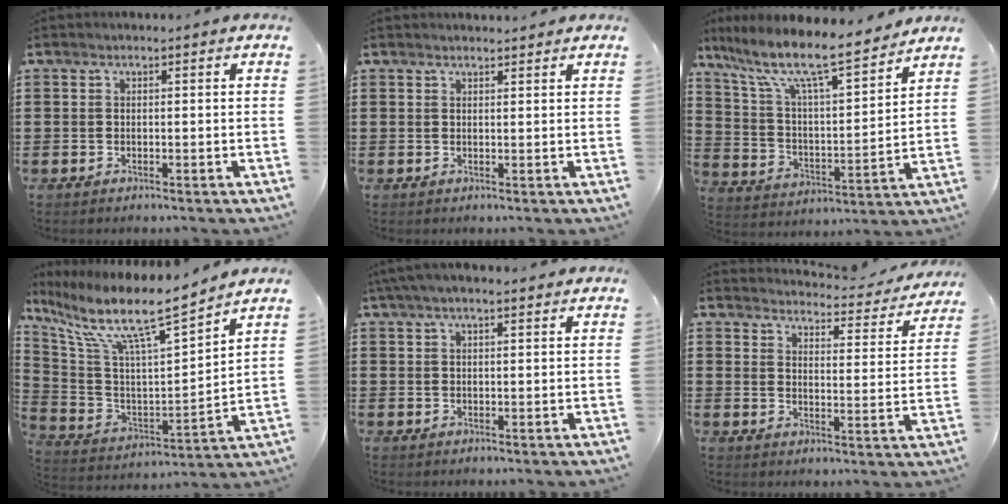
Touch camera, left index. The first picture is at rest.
{"total": 1.3, "force": [1.2, 0.1, 0.2], "torque": [-0.005, 0.000, 0.024]}
{"total": 10.7, "force": [8.5, 1.7, 6.4], "torque": [-0.157, -0.054, 0.140]}
{"total": 10.3, "force": [7.7, 1.2, 6.8], "torque": [-0.161, -0.056, 0.122]}
{"total": 3.3, "force": [2.4, 0.7, 2.2], "torque": [-0.047, 0.007, 0.045]}
{"total": 3.5, "force": [3.4, 0.0, 0.6], "torque": [-0.025, -0.035, 0.052]}